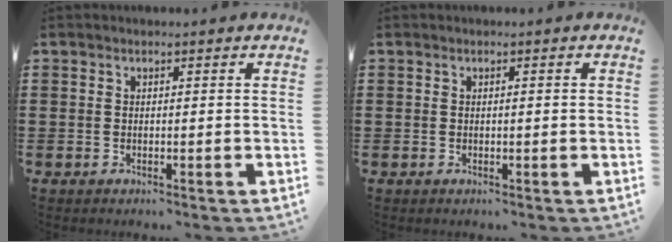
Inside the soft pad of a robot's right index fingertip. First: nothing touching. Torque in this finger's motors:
{"motor_torque": [-0.16, 0.03, -0.01, -0.01]}